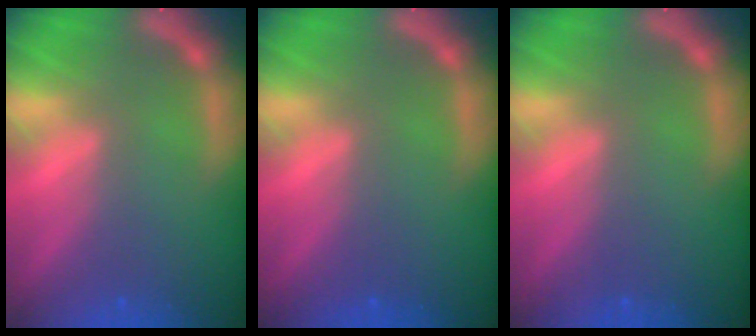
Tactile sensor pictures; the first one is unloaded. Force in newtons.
{"total": 0.0}
{"total": 0.0}